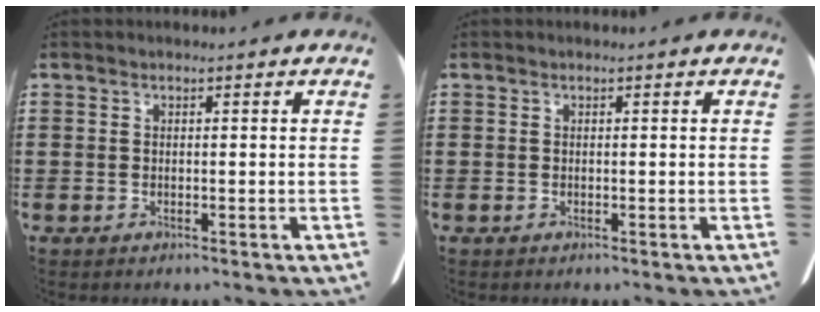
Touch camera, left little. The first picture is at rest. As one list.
[{"total": 0.0}]